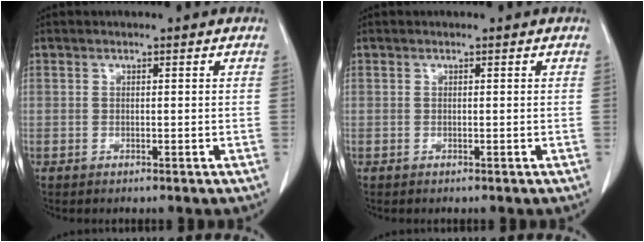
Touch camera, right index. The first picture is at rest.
{"total": 0.0}